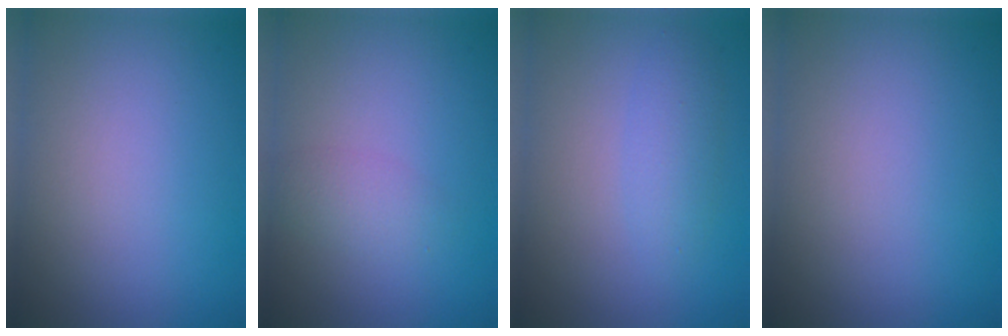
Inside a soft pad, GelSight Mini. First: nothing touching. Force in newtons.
{"total": 1.6, "press": 1.6, "slide": 0.1}
{"total": 2.1, "press": 2.0, "slide": 0.2}
{"total": 0.0}